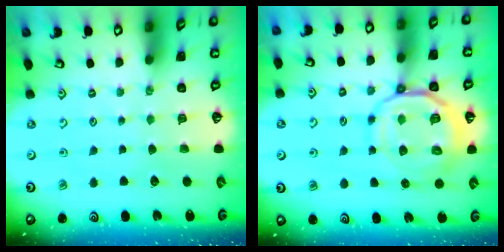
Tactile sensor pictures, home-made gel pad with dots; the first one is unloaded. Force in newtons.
{"total": 13.4, "press": 13.3, "slide": 1.9}